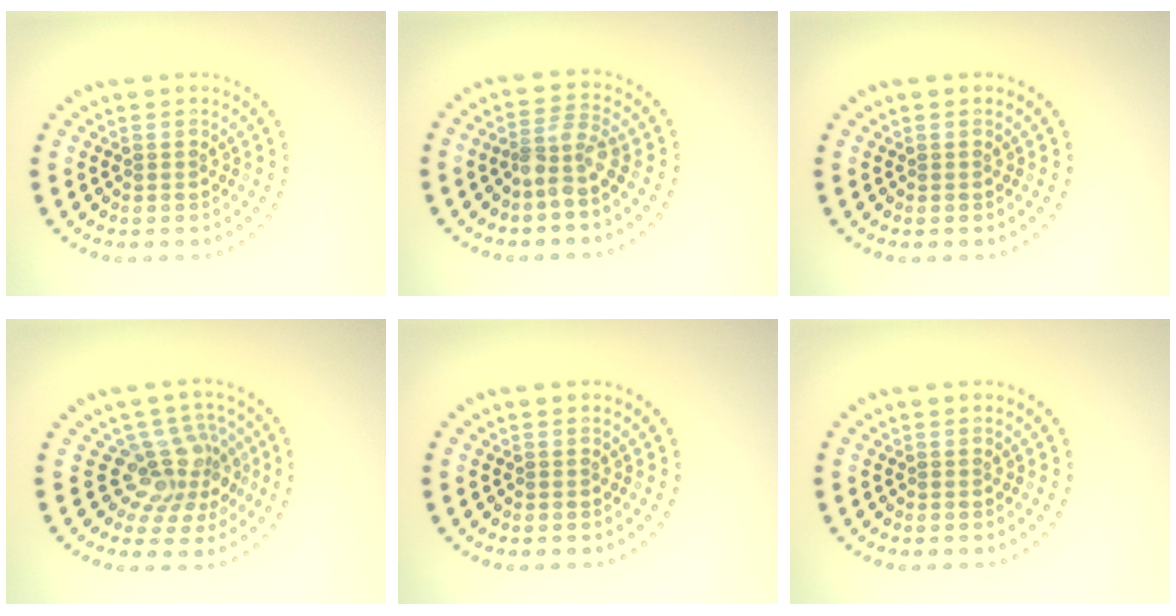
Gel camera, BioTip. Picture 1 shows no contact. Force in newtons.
{"total": 2.6, "press": 1.9, "slide": 1.8}
{"total": 0.0}
{"total": 4.0, "press": 3.1, "slide": 2.5}
{"total": 0.0}
{"total": 0.0}